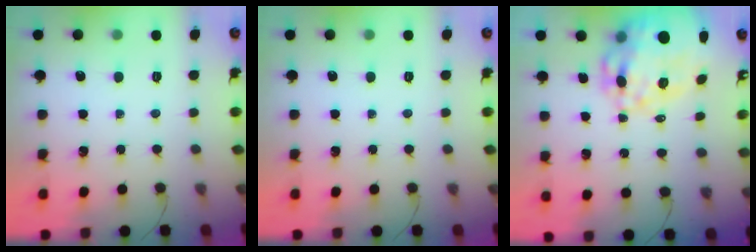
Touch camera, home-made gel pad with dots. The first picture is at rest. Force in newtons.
{"total": 0.0}
{"total": 18.2, "press": 17.0, "slide": 6.3}